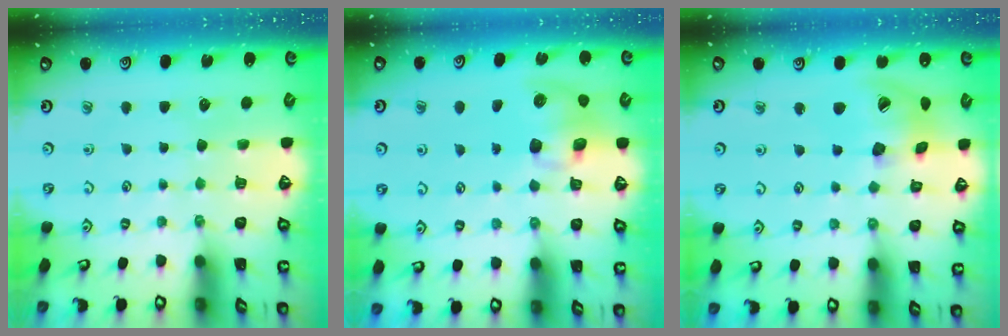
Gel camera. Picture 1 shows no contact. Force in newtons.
{"total": 9.4, "press": 9.3, "slide": 1.3}
{"total": 15.6, "press": 15.4, "slide": 2.3}